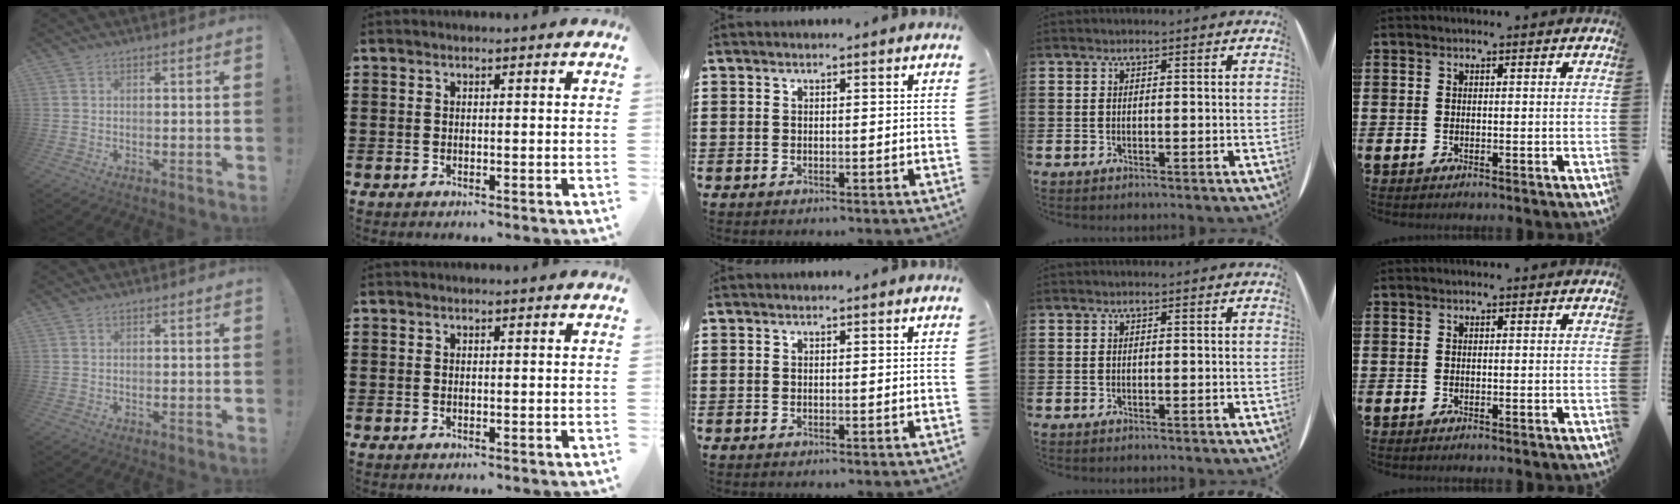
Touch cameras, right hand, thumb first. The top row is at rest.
{}